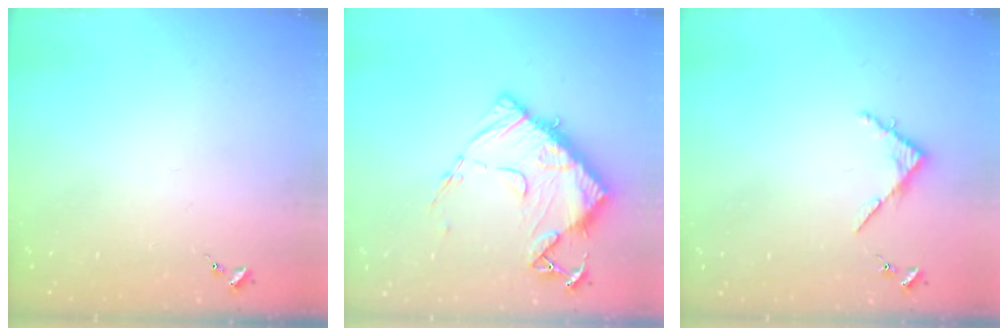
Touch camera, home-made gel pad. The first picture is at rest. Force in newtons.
{"total": 13.3, "press": 13.2, "slide": 1.3}
{"total": 3.8, "press": 3.8, "slide": 0.4}